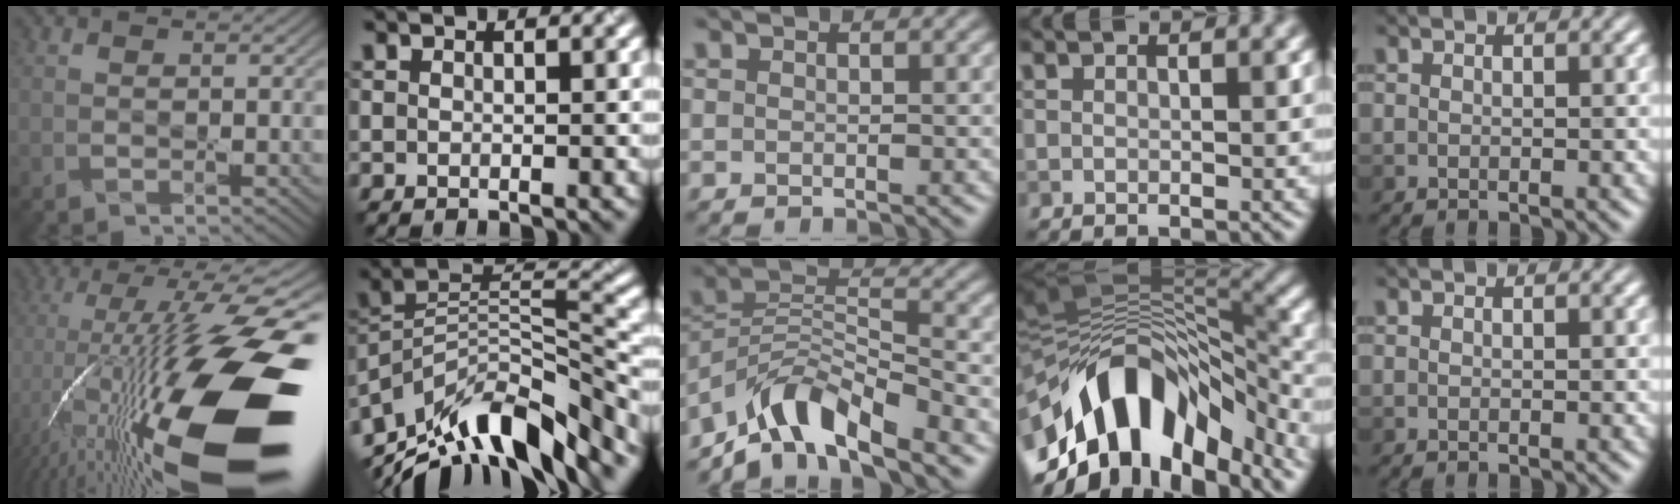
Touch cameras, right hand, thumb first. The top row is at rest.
{"thumb": {"total": 21.9, "force": [-5.4, 7.7, 19.8], "torque": [-0.361, 0.000, -0.109]}, "index": {"total": 11.9, "force": [-8.8, 4.1, 6.9], "torque": [-0.129, 0.028, -0.152]}, "middle": {"total": 7.3, "force": [-6.0, 2.1, 3.6], "torque": [-0.052, 0.008, -0.116]}, "ring": {"total": 13.9, "force": [-6.0, 7.5, 10.1], "torque": [-0.169, 0.023, -0.089]}}